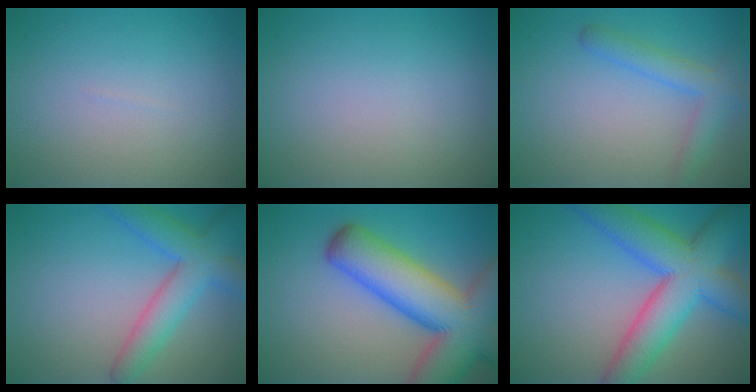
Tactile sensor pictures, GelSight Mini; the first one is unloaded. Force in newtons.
{"total": 0.0}
{"total": 2.7, "press": 2.7, "slide": 0.1}
{"total": 5.1, "press": 5.1, "slide": 0.2}
{"total": 13.4, "press": 13.3, "slide": 0.7}
{"total": 9.5, "press": 9.5, "slide": 0.3}